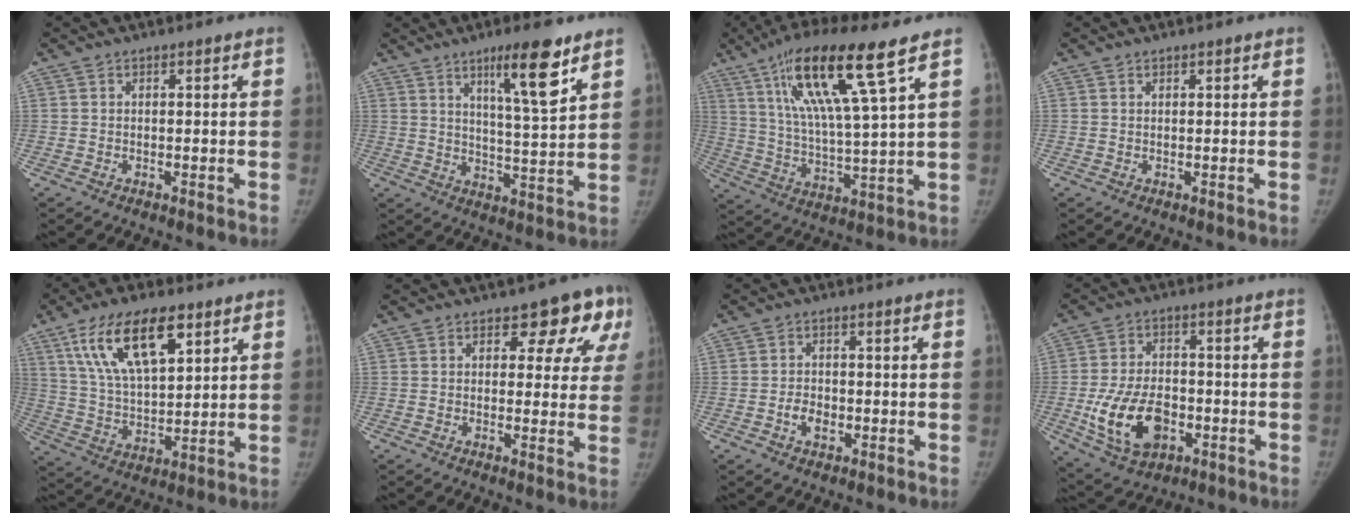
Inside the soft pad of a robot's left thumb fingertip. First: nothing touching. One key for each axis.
{"total": 11.3, "fx": 6.9, "fy": 1.6, "fz": 8.8, "tx": -0.128, "ty": -0.044, "tz": 0.111}
{"total": 17.5, "fx": 9.2, "fy": 1.5, "fz": 14.8, "tx": -0.278, "ty": -0.032, "tz": 0.171}
{"total": 0.0}
{"total": 16.6, "fx": 8.5, "fy": 7.3, "fz": 12.2, "tx": -0.193, "ty": -0.023, "tz": 0.162}
{"total": 9.8, "fx": 4.8, "fy": 5.4, "fz": 6.6, "tx": -0.027, "ty": -0.015, "tz": 0.051}
{"total": 3.4, "fx": -1.1, "fy": 2.5, "fz": 2.0, "tx": -0.023, "ty": 0.008, "tz": -0.018}
{"total": 13.8, "fx": -4.0, "fy": 8.9, "fz": 9.7, "tx": -0.162, "ty": 0.012, "tz": -0.059}